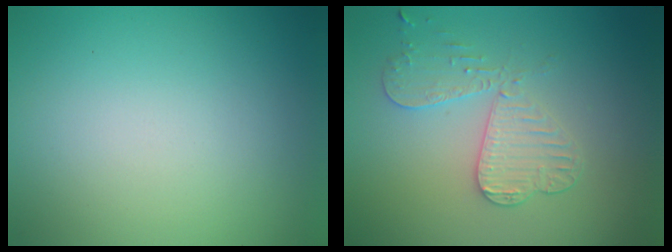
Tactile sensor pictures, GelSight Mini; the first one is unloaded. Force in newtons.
{"total": 3.3, "press": 3.2, "slide": 0.8}